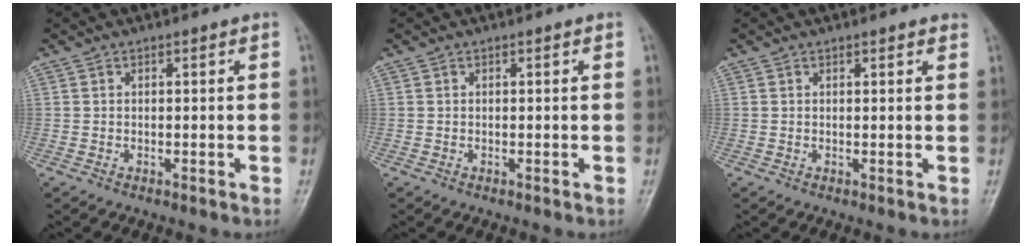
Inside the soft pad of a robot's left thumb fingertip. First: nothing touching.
{"total": 0.0}
{"total": 1.5, "force": [1.2, 0.5, 0.7], "torque": [-0.003, -0.001, 0.011]}